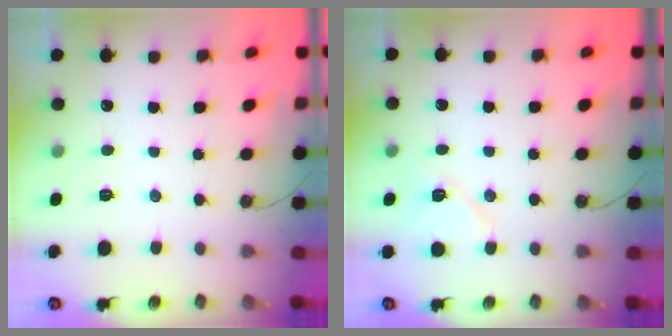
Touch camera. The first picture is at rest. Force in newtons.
{"total": 7.7, "press": 7.7, "slide": 0.5}